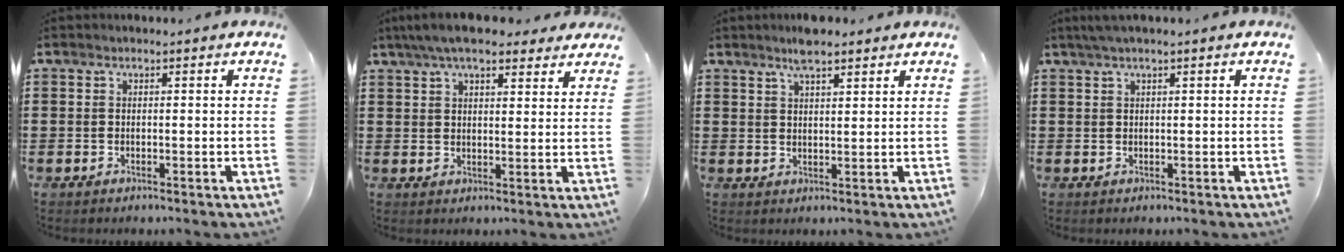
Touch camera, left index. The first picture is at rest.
{"total": 7.2, "force": [5.9, 1.8, 3.7], "torque": [-0.079, -0.005, 0.107]}
{"total": 4.2, "force": [3.4, 0.8, 2.4], "torque": [-0.053, 0.001, 0.061]}
{"total": 1.3, "force": [0.8, 0.0, 1.0], "torque": [-0.019, 0.000, 0.015]}